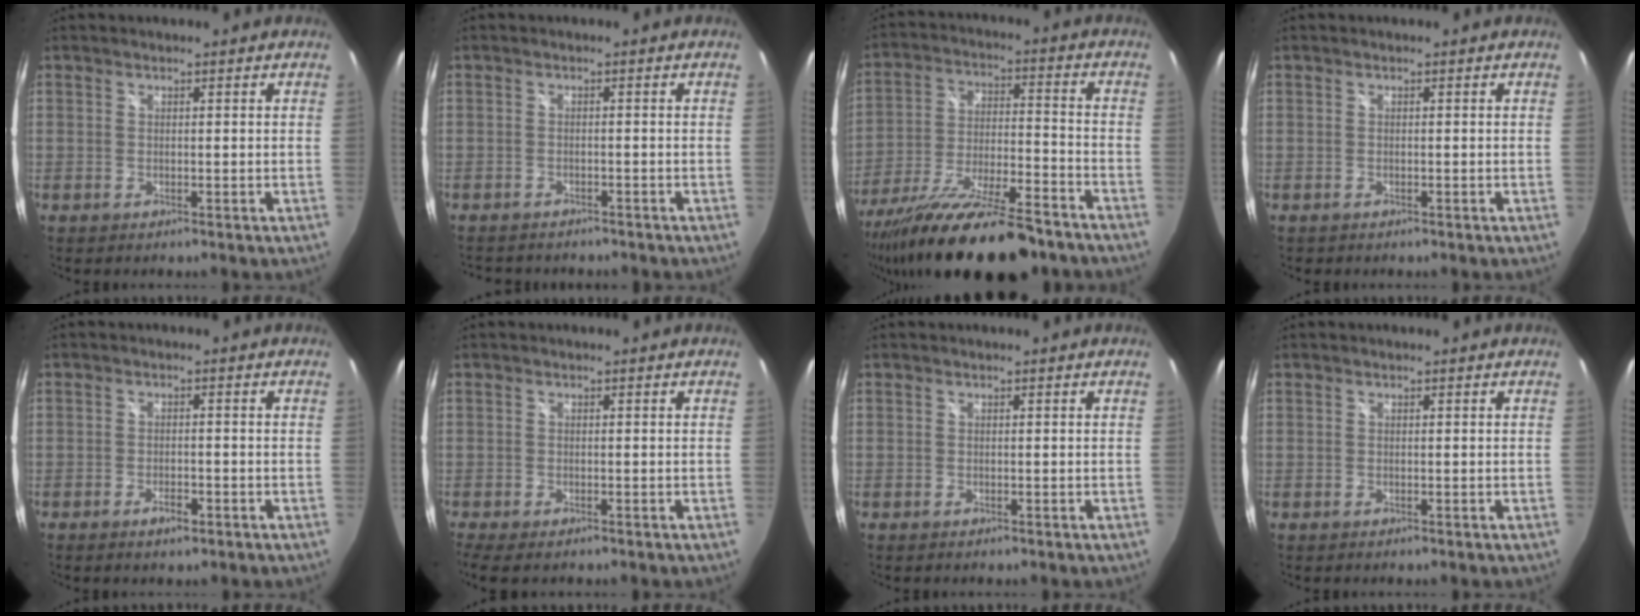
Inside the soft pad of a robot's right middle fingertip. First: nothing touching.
{"total": 4.9, "force": [-4.4, 1.4, 1.5], "torque": [-0.036, -0.011, -0.065]}
{"total": 23.4, "force": [-18.2, 4.7, 13.9], "torque": [-0.255, -0.059, -0.292]}
{"total": 0.0}
{"total": 2.2, "force": [-1.3, 0.7, 1.7], "torque": [-0.034, -0.002, -0.024]}
{"total": 4.1, "force": [-2.8, 0.9, 2.9], "torque": [-0.058, -0.026, -0.047]}
{"total": 0.0}
{"total": 0.0}